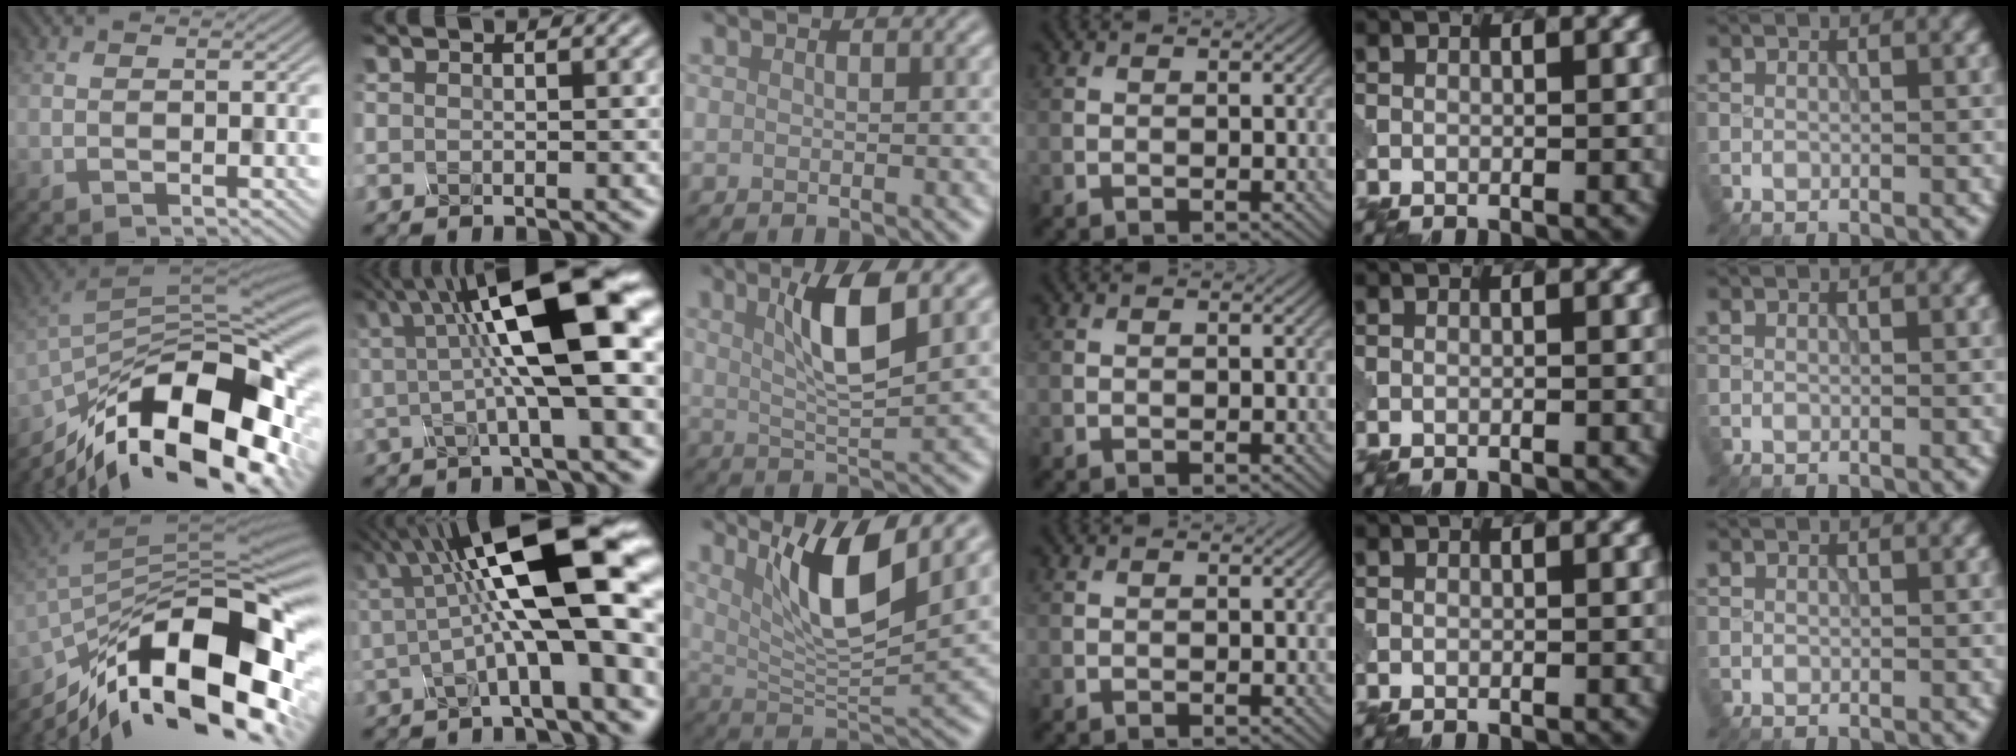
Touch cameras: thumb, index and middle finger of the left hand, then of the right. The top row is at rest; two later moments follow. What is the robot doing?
{"motion": "assemble", "object": "glue stick"}